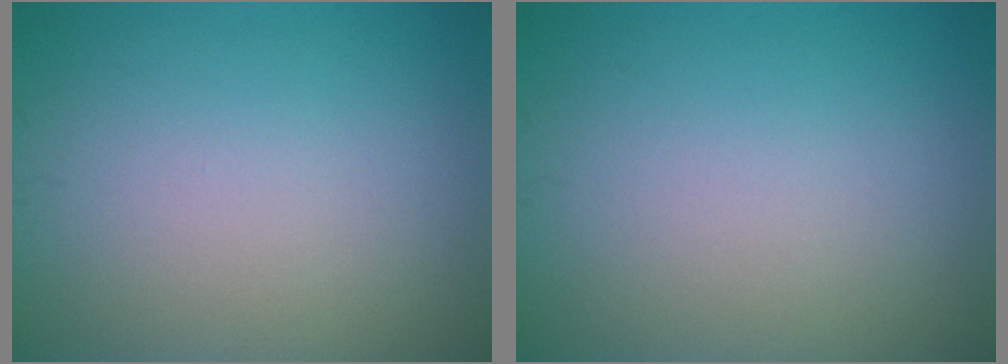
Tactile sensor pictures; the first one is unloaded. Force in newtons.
{"total": 0.0}